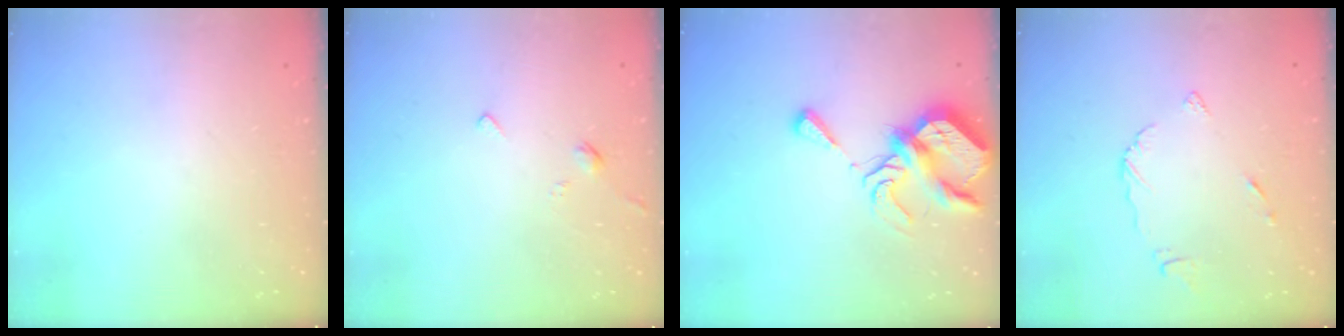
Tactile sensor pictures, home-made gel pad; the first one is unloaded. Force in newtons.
{"total": 2.4, "press": 2.4, "slide": 0.5}
{"total": 12.1, "press": 12.1, "slide": 0.9}
{"total": 4.3, "press": 4.3, "slide": 0.5}